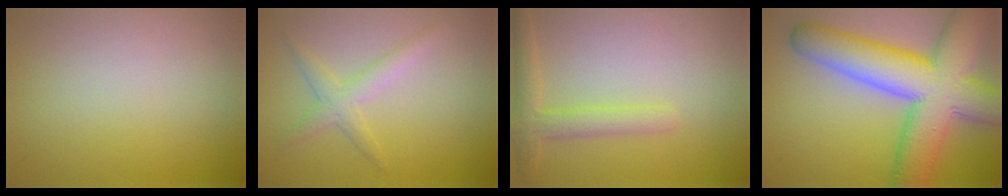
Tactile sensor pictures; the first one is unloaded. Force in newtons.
{"total": 2.1, "press": 2.1, "slide": 0.1}
{"total": 2.6, "press": 2.6, "slide": 0.2}
{"total": 11.9, "press": 11.9, "slide": 0.6}